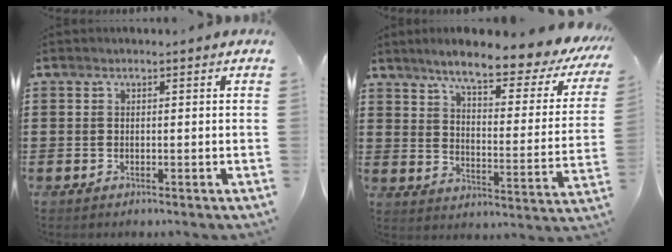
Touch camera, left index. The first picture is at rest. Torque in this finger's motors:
{"motor_torque": [2.14, 0.00, 0.49, 0.21]}